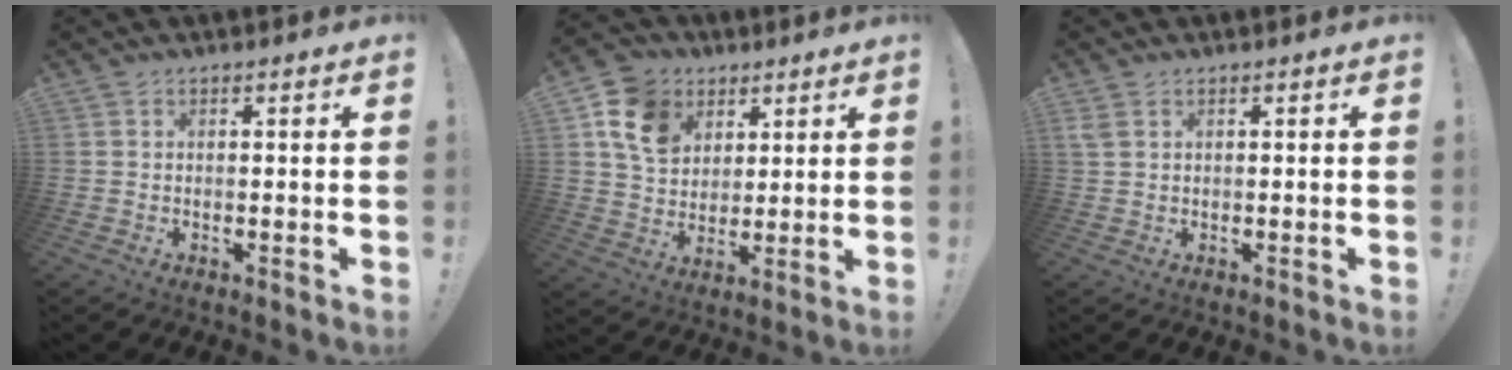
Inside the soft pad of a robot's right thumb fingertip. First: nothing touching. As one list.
[{"total": 13.4, "force": [6.0, 10.3, 6.0], "torque": [-0.096, -0.019, 0.121]}, {"total": 2.6, "force": [1.3, 1.6, 1.6], "torque": [-0.031, 0.002, 0.026]}]